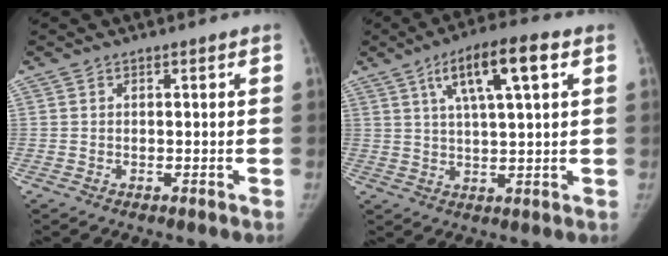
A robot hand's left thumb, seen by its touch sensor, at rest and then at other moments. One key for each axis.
{"total": 11.3, "fx": 4.6, "fy": 2.6, "fz": 10.0, "tx": -0.167, "ty": 0.002, "tz": 0.077}